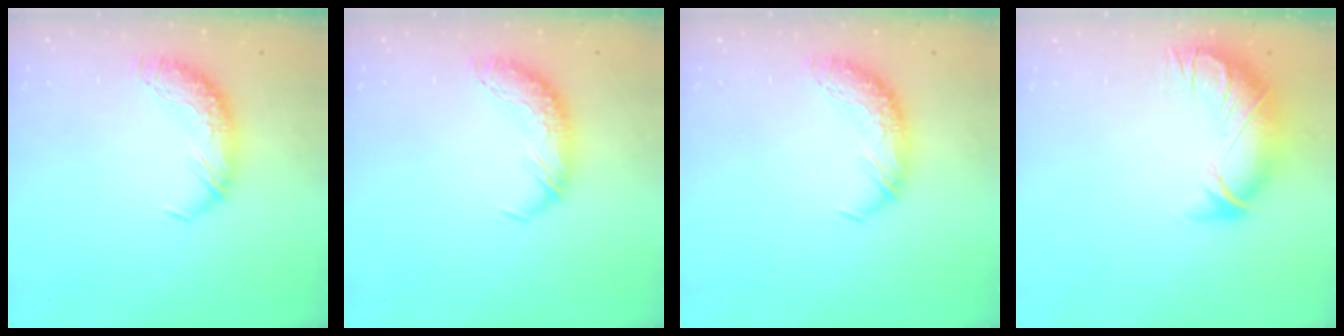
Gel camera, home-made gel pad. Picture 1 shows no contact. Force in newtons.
{"total": 0.0}
{"total": 0.0}
{"total": 2.5, "press": 1.3, "slide": 2.1}